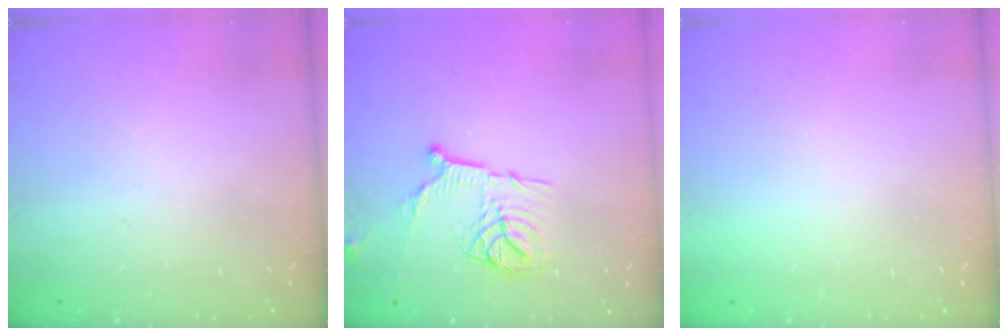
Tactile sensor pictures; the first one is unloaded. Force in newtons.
{"total": 14.7, "press": 14.7, "slide": 1.6}
{"total": 1.6, "press": 1.6, "slide": 0.1}